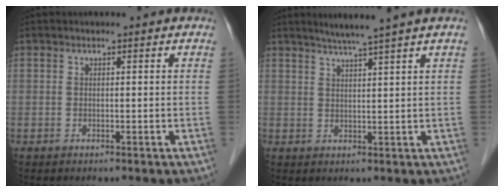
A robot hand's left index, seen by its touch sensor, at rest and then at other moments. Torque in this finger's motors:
{"motor_torque": [0.07, -0.09, 0.02, 0.05]}